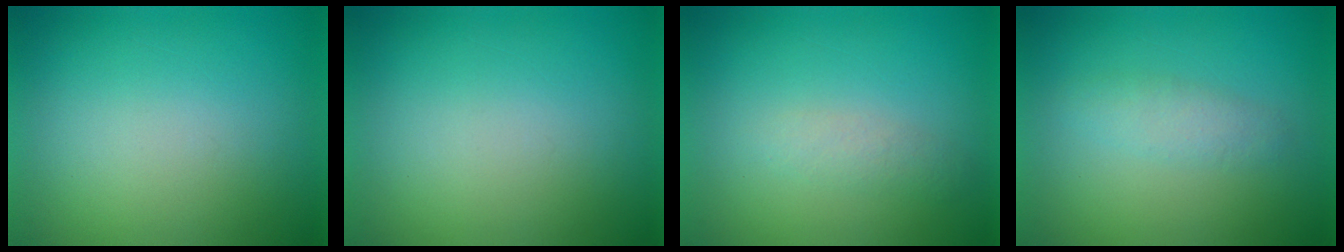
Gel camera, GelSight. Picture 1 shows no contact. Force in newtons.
{"total": 0.0}
{"total": 1.9}
{"total": 2.2}